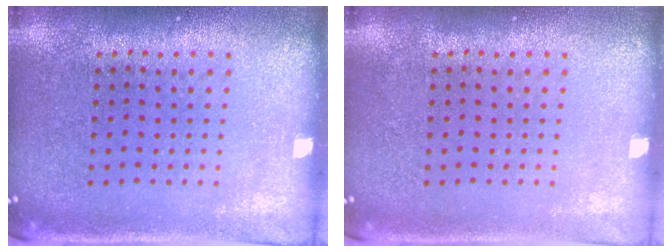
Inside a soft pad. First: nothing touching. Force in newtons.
{"total": 0.0}